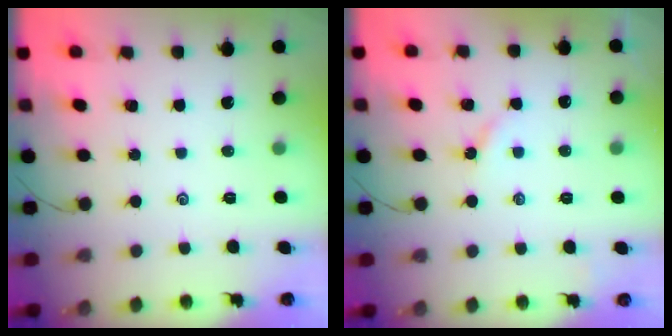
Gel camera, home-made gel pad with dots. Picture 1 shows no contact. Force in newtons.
{"total": 2.5, "press": 2.5, "slide": 0.3}